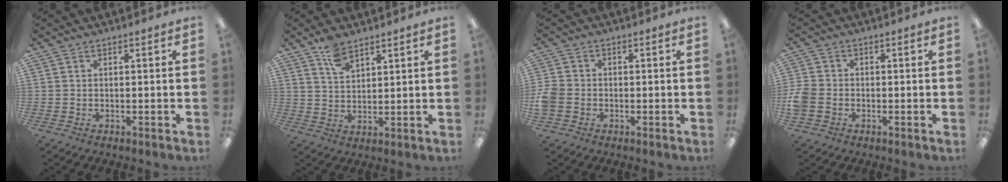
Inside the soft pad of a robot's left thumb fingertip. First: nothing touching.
{"total": 6.1, "force": [4.5, 2.9, 2.8], "torque": [-0.051, -0.018, 0.083]}
{"total": 4.6, "force": [-1.3, 3.8, 2.3], "torque": [-0.040, 0.012, -0.021]}
{"total": 4.9, "force": [-1.5, 3.8, 2.6], "torque": [-0.052, 0.010, -0.026]}